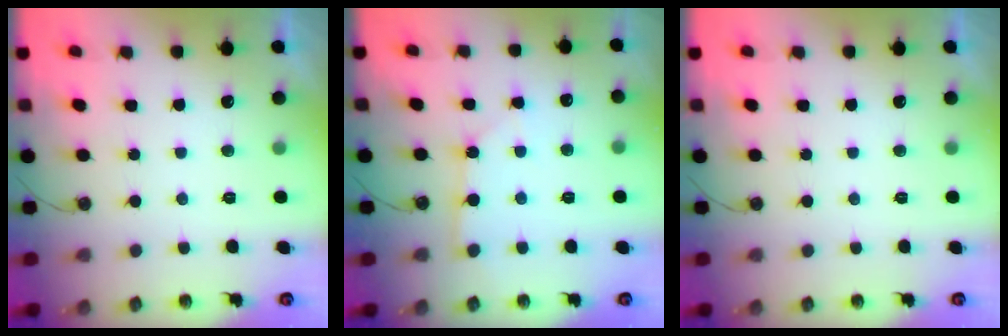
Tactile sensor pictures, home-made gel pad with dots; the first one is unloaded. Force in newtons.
{"total": 3.0, "press": 2.9, "slide": 0.3}
{"total": 0.0}